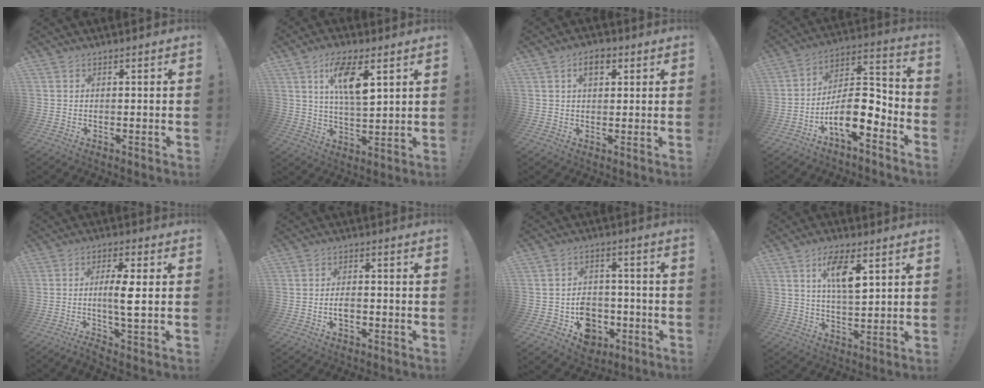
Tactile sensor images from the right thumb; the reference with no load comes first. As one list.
[{"total": 11.8, "force": [5.1, 4.4, 9.7], "torque": [-0.167, -0.010, 0.088]}, {"total": 4.6, "force": [1.8, 2.7, 3.3], "torque": [-0.049, 0.003, 0.027]}, {"total": 13.4, "force": [-6.7, 5.4, 10.2], "torque": [-0.167, 0.027, -0.108]}, {"total": 8.5, "force": [-0.5, 1.1, 8.4], "torque": [-0.151, -0.002, -0.015]}, {"total": 3.3, "force": [-1.1, 1.8, 2.5], "torque": [-0.040, 0.002, -0.022]}, {"total": 9.1, "force": [-3.7, 7.4, 3.9], "torque": [-0.051, 0.028, -0.055]}, {"total": 9.9, "force": [4.2, 3.7, 8.1], "torque": [-0.137, -0.010, 0.072]}]